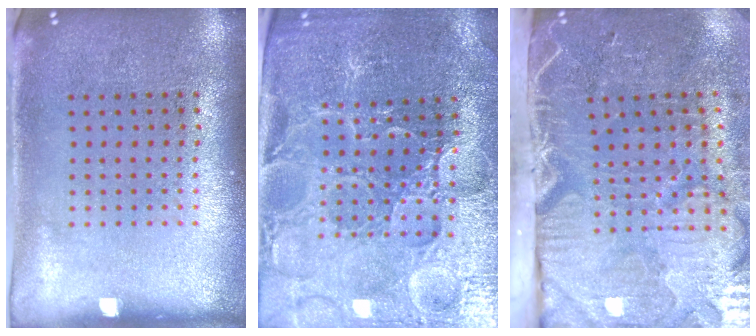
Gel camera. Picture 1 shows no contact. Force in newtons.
{"total": 3.8, "press": 3.7, "slide": 0.6}
{"total": 5.4, "press": 4.5, "slide": 3.1}